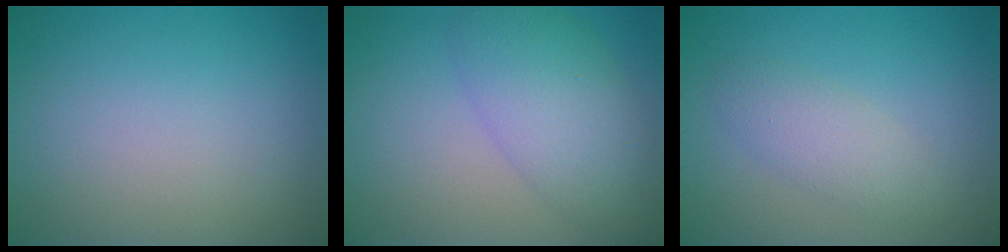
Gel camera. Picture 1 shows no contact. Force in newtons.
{"total": 5.6, "press": 5.6, "slide": 0.3}
{"total": 2.3, "press": 2.3, "slide": 0.0}